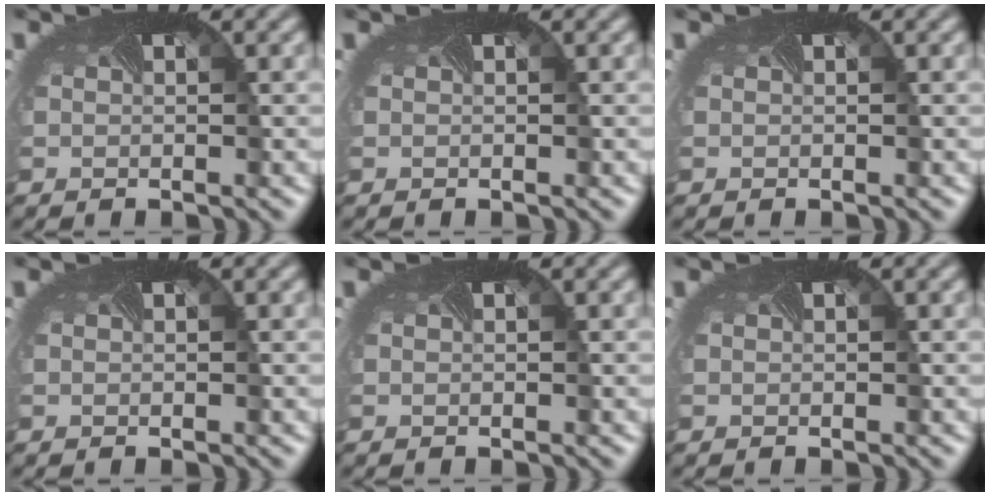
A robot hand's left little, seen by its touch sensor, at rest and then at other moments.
{"total": 0.0}
{"total": 0.0}
{"total": 0.0}
{"total": 0.0}
{"total": 0.0}